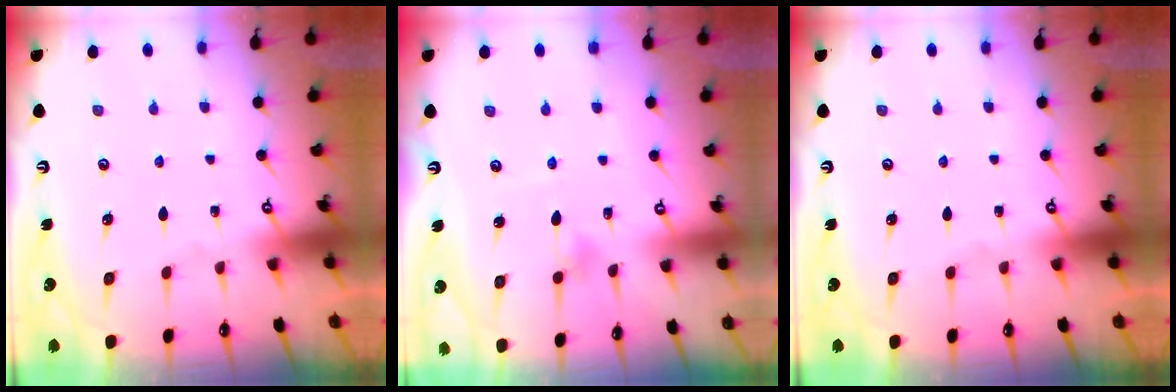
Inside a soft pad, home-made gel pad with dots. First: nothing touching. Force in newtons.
{"total": 5.3, "press": 5.2, "slide": 0.7}
{"total": 0.0}